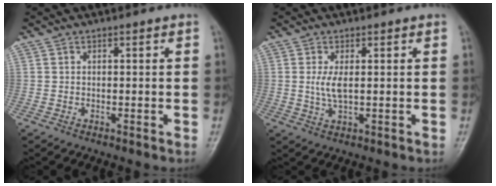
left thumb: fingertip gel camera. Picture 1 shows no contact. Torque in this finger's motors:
{"motor_torque": [0.06, 0.09, 0.11, -0.01, 0.02]}